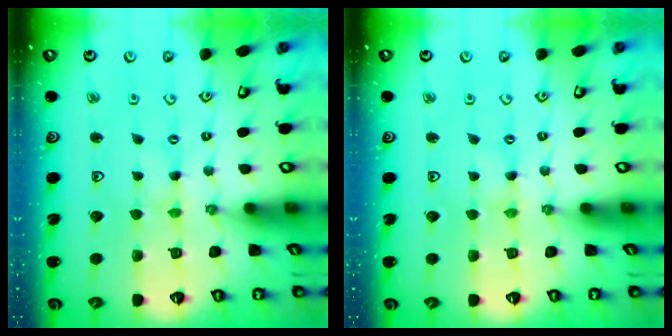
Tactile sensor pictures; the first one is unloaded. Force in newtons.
{"total": 0.0}